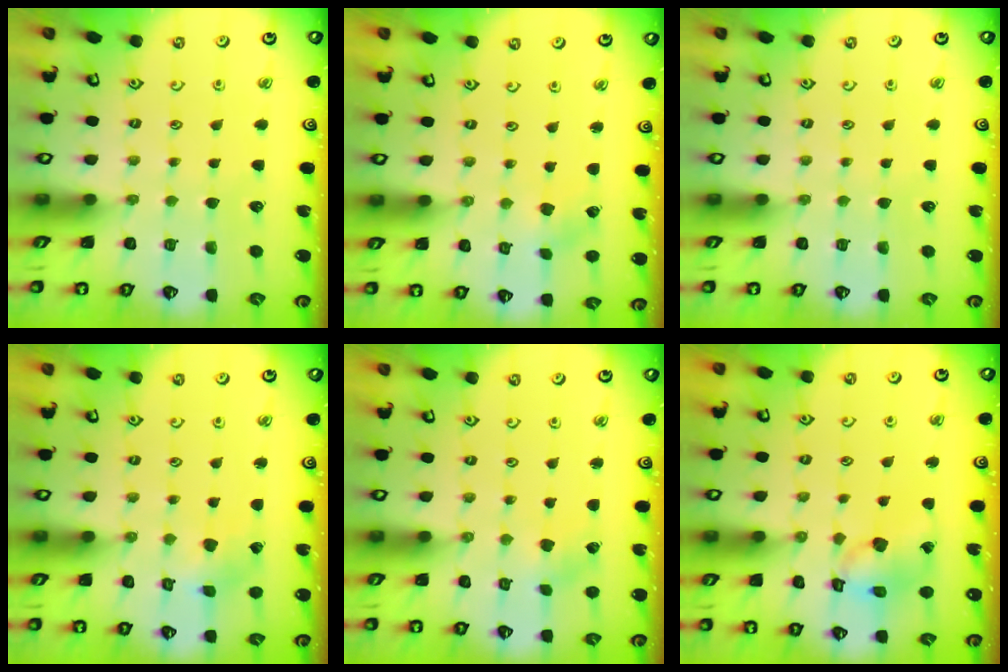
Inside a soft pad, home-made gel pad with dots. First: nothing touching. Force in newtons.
{"total": 0.7, "press": 0.7, "slide": 0.0}
{"total": 0.0}
{"total": 1.6, "press": 1.6, "slide": 0.0}
{"total": 0.7, "press": 0.7, "slide": 0.0}
{"total": 11.8, "press": 11.7, "slide": 1.5}